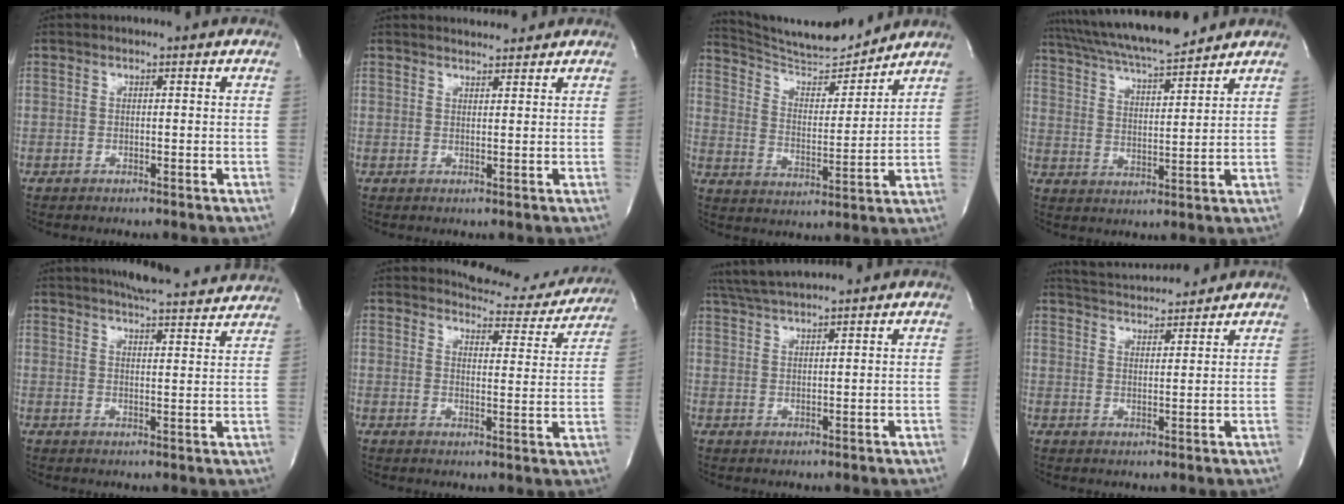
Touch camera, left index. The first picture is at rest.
{"total": 3.1, "force": [3.1, 0.4, 0.3], "torque": [-0.010, 0.009, 0.047]}
{"total": 13.1, "force": [12.8, 0.6, 2.9], "torque": [-0.052, -0.005, 0.216]}
{"total": 15.3, "force": [13.7, 1.3, 6.7], "torque": [-0.126, 0.019, 0.234]}
{"total": 14.9, "force": [13.8, 1.8, 5.3], "torque": [-0.076, 0.006, 0.170]}
{"total": 9.9, "force": [9.6, 2.3, 0.2], "torque": [0.009, -0.032, 0.103]}
{"total": 6.5, "force": [5.9, -0.5, 2.6], "torque": [-0.052, 0.028, 0.111]}
{"total": 9.2, "force": [8.9, 1.0, 2.4], "torque": [-0.049, 0.018, 0.141]}